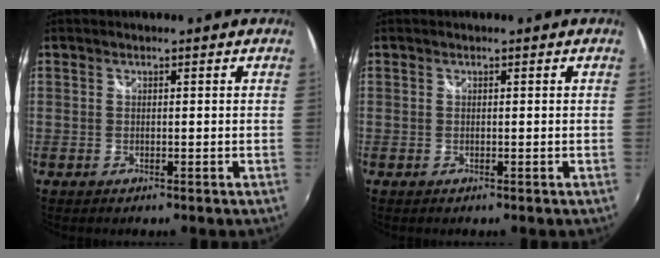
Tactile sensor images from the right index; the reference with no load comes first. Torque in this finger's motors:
{"motor_torque": [0.00, 0.00, 0.00, 0.00]}